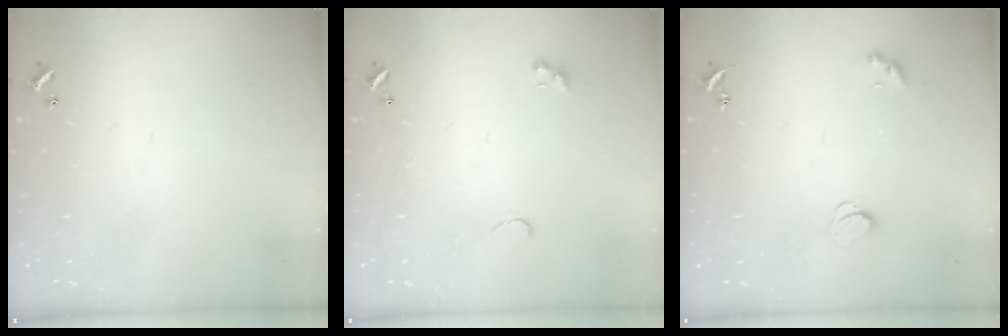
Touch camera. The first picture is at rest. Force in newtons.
{"total": 0.6, "press": 0.4, "slide": 0.4}
{"total": 2.4, "press": 2.3, "slide": 0.6}